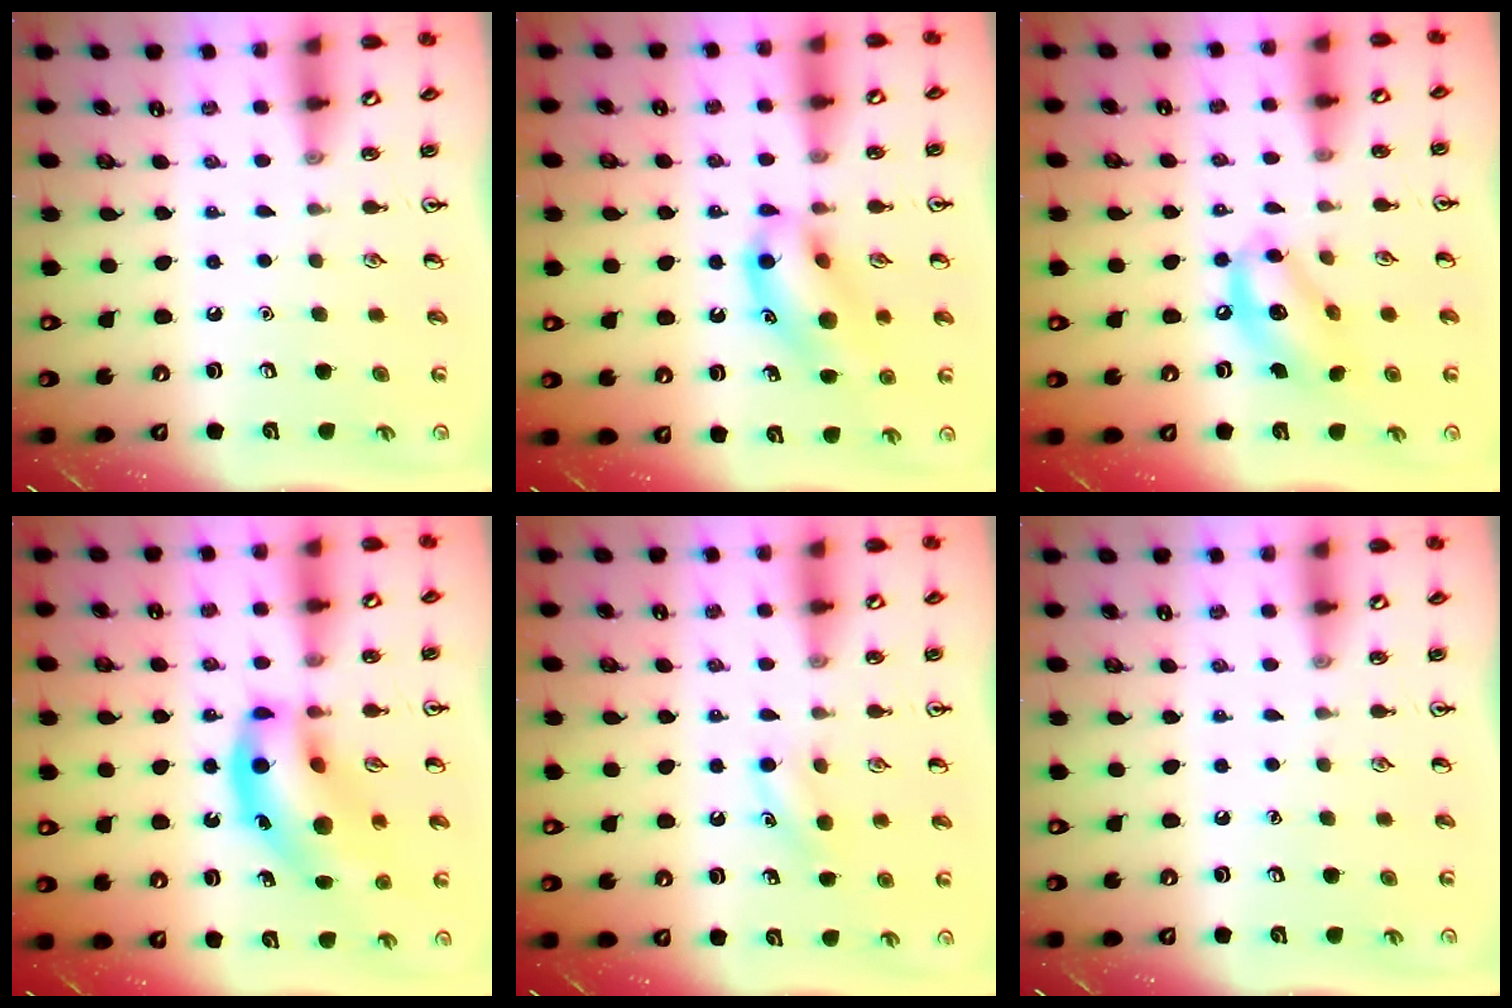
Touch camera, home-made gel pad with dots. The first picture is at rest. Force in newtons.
{"total": 14.1, "press": 13.7, "slide": 3.0}
{"total": 12.1, "press": 11.8, "slide": 3.0}
{"total": 17.4, "press": 16.9, "slide": 4.5}
{"total": 6.0, "press": 5.7, "slide": 1.8}
{"total": 0.0}